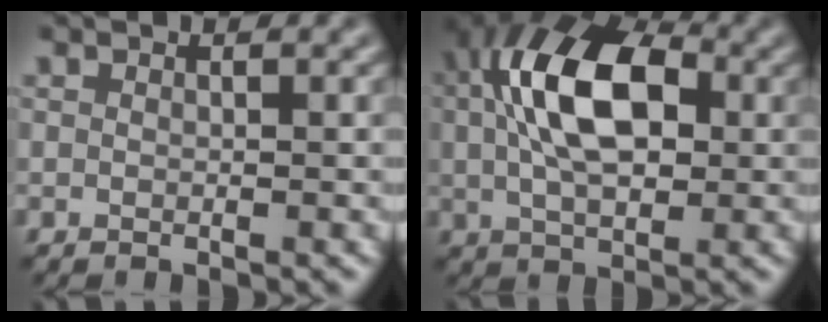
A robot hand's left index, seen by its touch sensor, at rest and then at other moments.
{"total": 9.4, "force": [1.3, 5.3, 7.7], "torque": [-0.145, 0.014, 0.014]}